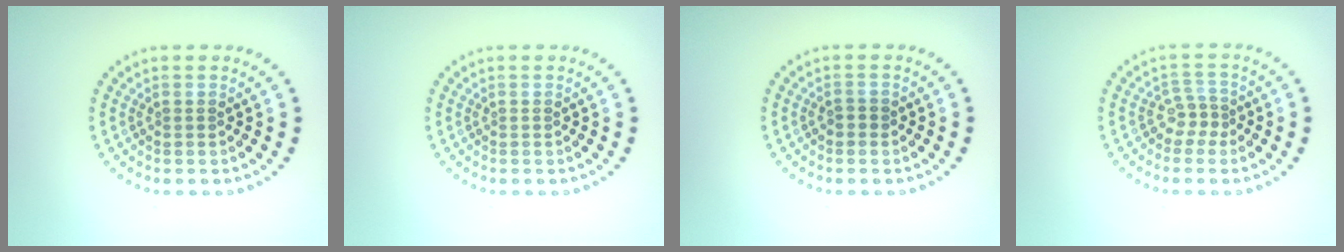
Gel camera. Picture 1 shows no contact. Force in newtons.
{"total": 0.0}
{"total": 0.9, "press": 0.9, "slide": 0.1}
{"total": 2.0, "press": 1.4, "slide": 1.4}